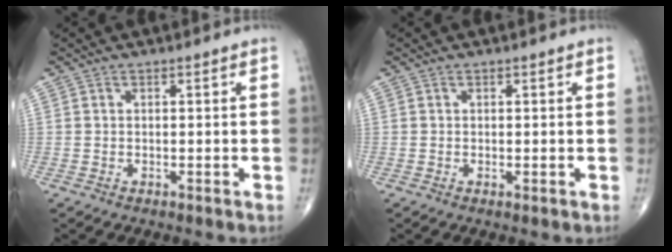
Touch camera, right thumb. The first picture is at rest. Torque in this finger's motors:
{"motor_torque": [-0.50, -0.28, 0.21, 0.20, -0.02]}